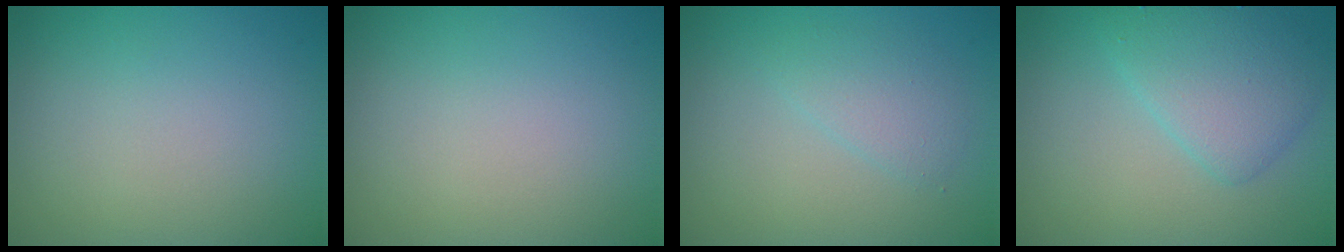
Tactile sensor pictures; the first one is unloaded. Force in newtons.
{"total": 0.0}
{"total": 1.8, "press": 1.8, "slide": 0.2}
{"total": 3.9, "press": 3.9, "slide": 0.1}